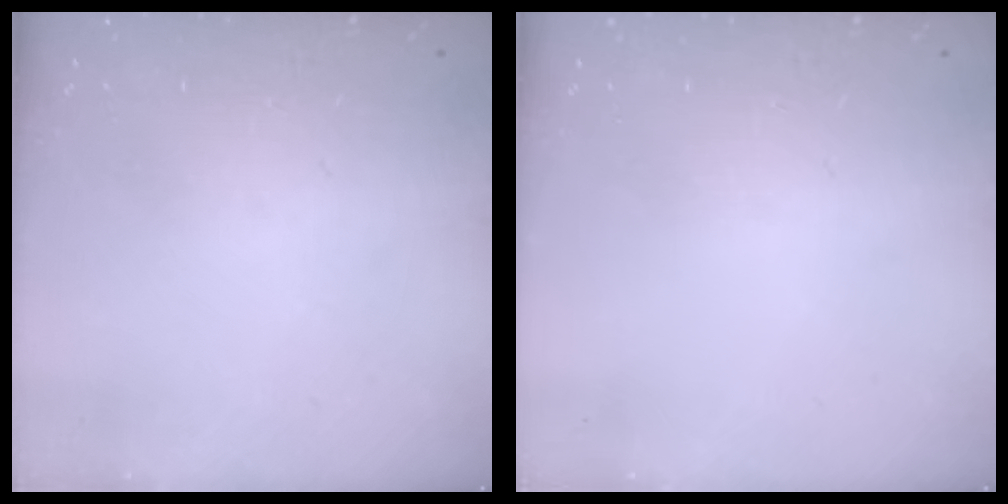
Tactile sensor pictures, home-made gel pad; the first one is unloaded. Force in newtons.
{"total": 0.0}